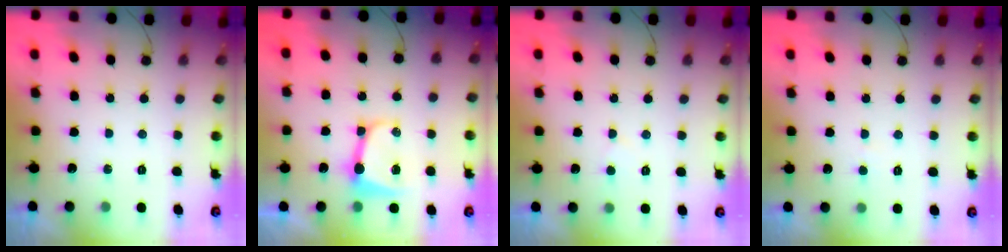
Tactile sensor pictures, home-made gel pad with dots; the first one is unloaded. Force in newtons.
{"total": 8.5, "press": 8.5, "slide": 1.0}
{"total": 2.2, "press": 2.2, "slide": 0.2}
{"total": 1.7, "press": 1.7, "slide": 0.1}